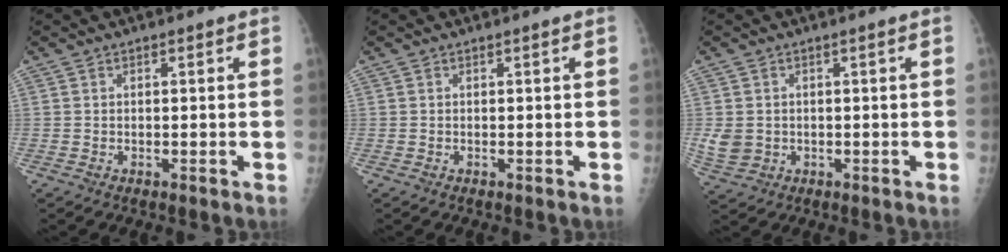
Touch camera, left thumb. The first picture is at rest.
{"total": 0.0}
{"total": 3.8, "force": [0.0, 3.0, 2.3], "torque": [-0.052, 0.004, 0.011]}